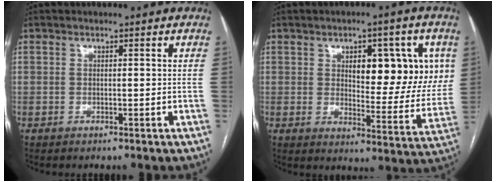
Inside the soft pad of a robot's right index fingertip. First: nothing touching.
{"total": 13.5, "force": [4.0, 5.2, 11.7], "torque": [-0.139, 0.009, 0.059]}